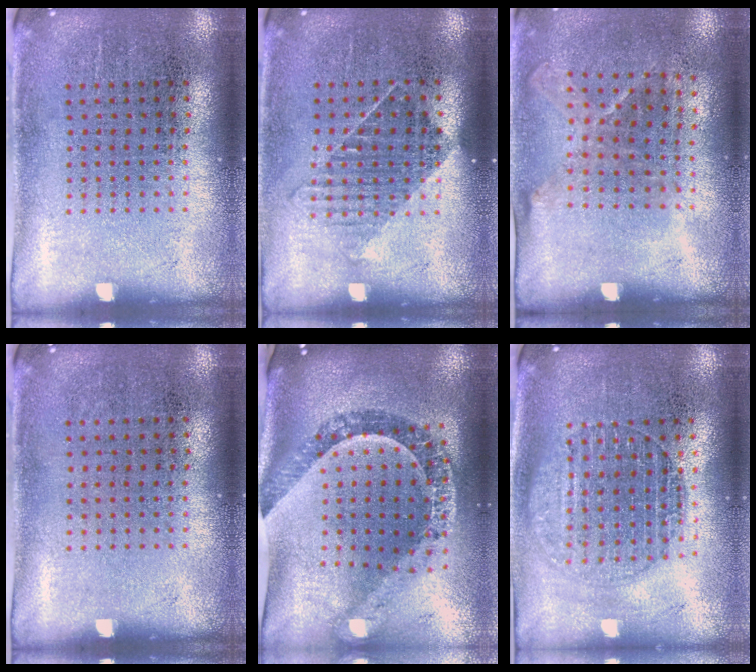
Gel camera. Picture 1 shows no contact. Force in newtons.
{"total": 1.1, "press": 0.9, "slide": 0.6}
{"total": 1.3, "press": 1.0, "slide": 0.8}
{"total": 0.0}
{"total": 1.8, "press": 1.6, "slide": 0.8}
{"total": 1.8, "press": 1.5, "slide": 0.8}